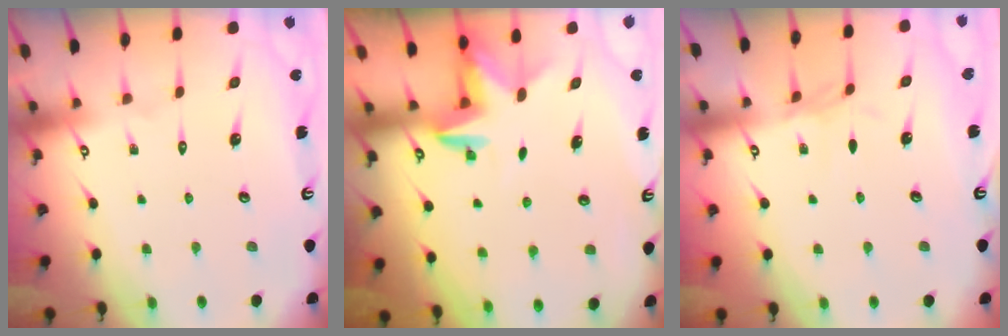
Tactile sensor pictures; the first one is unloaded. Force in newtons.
{"total": 2.9, "press": 2.9, "slide": 0.7}
{"total": 2.6, "press": 2.5, "slide": 0.5}